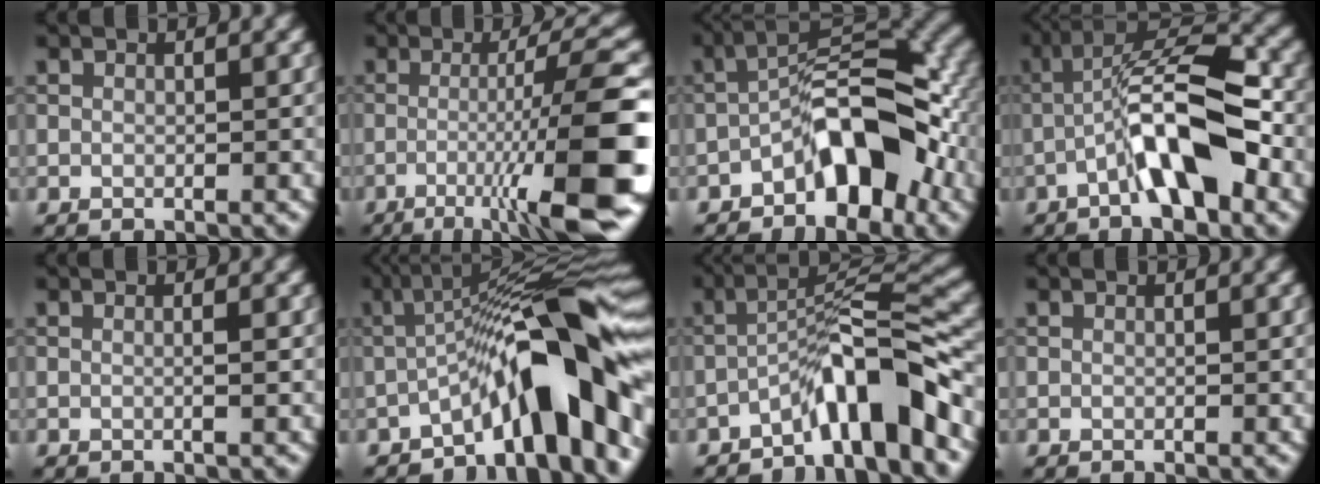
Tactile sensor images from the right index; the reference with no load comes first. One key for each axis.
{"total": 12.8, "fx": -4.3, "fy": 1.9, "fz": 11.9, "tx": -0.158, "ty": 0.012, "tz": -0.068}
{"total": 8.1, "fx": -3.6, "fy": 3.6, "fz": 6.3, "tx": -0.077, "ty": 0.025, "tz": -0.070}
{"total": 8.2, "fx": -3.1, "fy": 2.3, "fz": 7.3, "tx": -0.120, "ty": 0.024, "tz": -0.058}
{"total": 1.0, "fx": 0.0, "fy": 0.2, "fz": 0.9, "tx": -0.012, "ty": 0.000, "tz": -0.005}
{"total": 12.3, "fx": -3.9, "fy": 2.9, "fz": 11.3, "tx": -0.154, "ty": 0.020, "tz": -0.072}
{"total": 7.1, "fx": -4.2, "fy": 1.1, "fz": 5.6, "tx": -0.089, "ty": 0.023, "tz": -0.076}
{"total": 0.0}